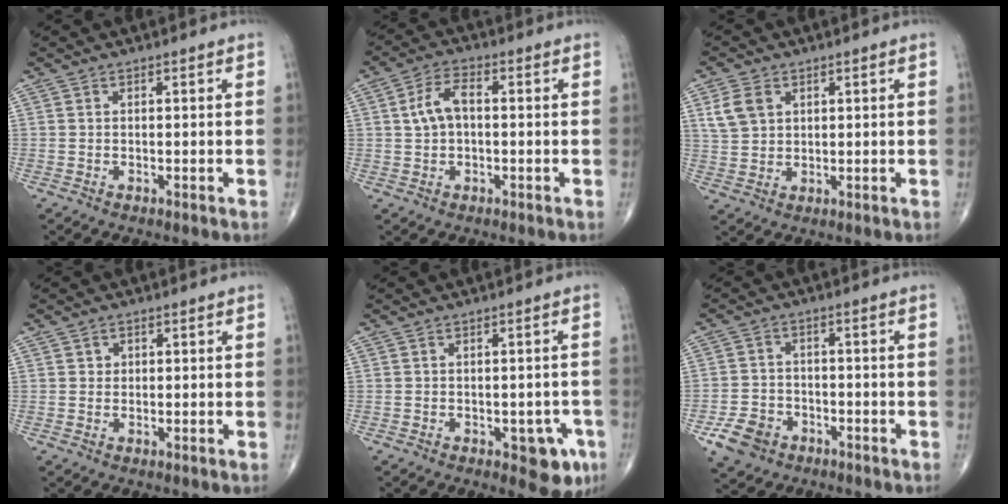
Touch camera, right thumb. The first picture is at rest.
{"total": 5.9, "force": [0.5, 3.4, 4.9], "torque": [-0.096, 0.019, 0.003]}
{"total": 5.8, "force": [2.3, 4.2, 3.2], "torque": [-0.054, -0.002, 0.049]}
{"total": 0.5, "force": [0.0, 0.4, 0.3], "torque": [-0.004, 0.001, -0.001]}
{"total": 6.6, "force": [-2.8, 3.2, 5.1], "torque": [-0.031, 0.006, -0.030]}
{"total": 6.9, "force": [-3.6, 5.2, 2.8], "torque": [-0.042, 0.018, -0.062]}